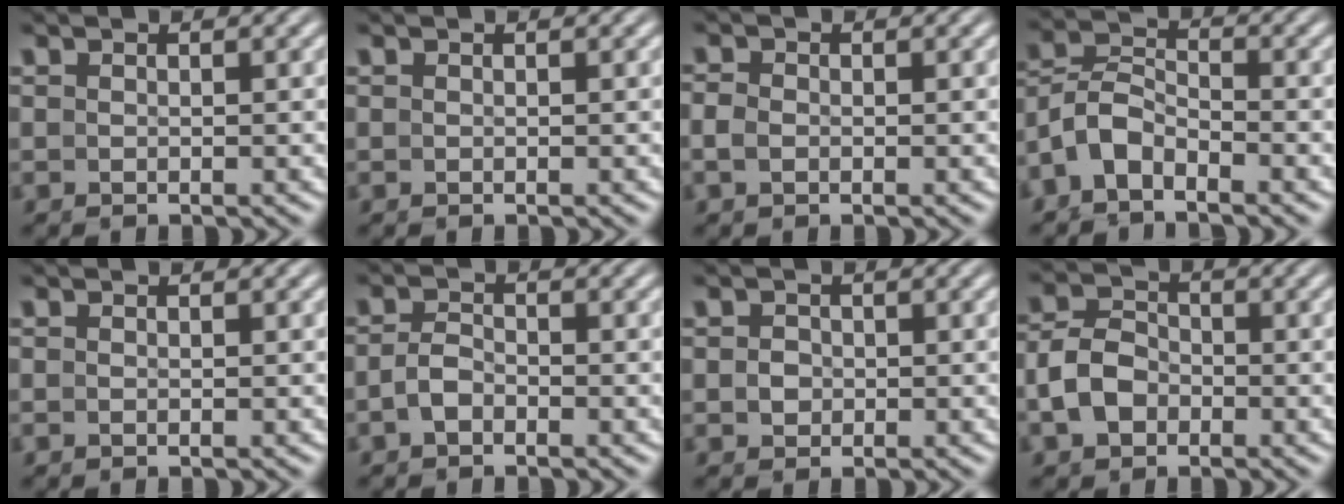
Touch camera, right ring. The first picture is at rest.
{"total": 0.0}
{"total": 1.0, "force": [-0.2, 0.7, 0.6], "torque": [-0.018, -0.003, -0.005]}
{"total": 7.2, "force": [-2.5, 6.2, 2.8], "torque": [-0.086, -0.022, -0.050]}
{"total": 0.0}
{"total": 1.8, "force": [-1.0, 1.1, 1.1], "torque": [-0.031, -0.010, -0.012]}
{"total": 1.0, "force": [0.2, 1.0, 0.2], "torque": [-0.013, -0.002, 0.005]}
{"total": 4.9, "force": [-1.2, 4.1, 2.5], "torque": [-0.055, -0.013, -0.015]}